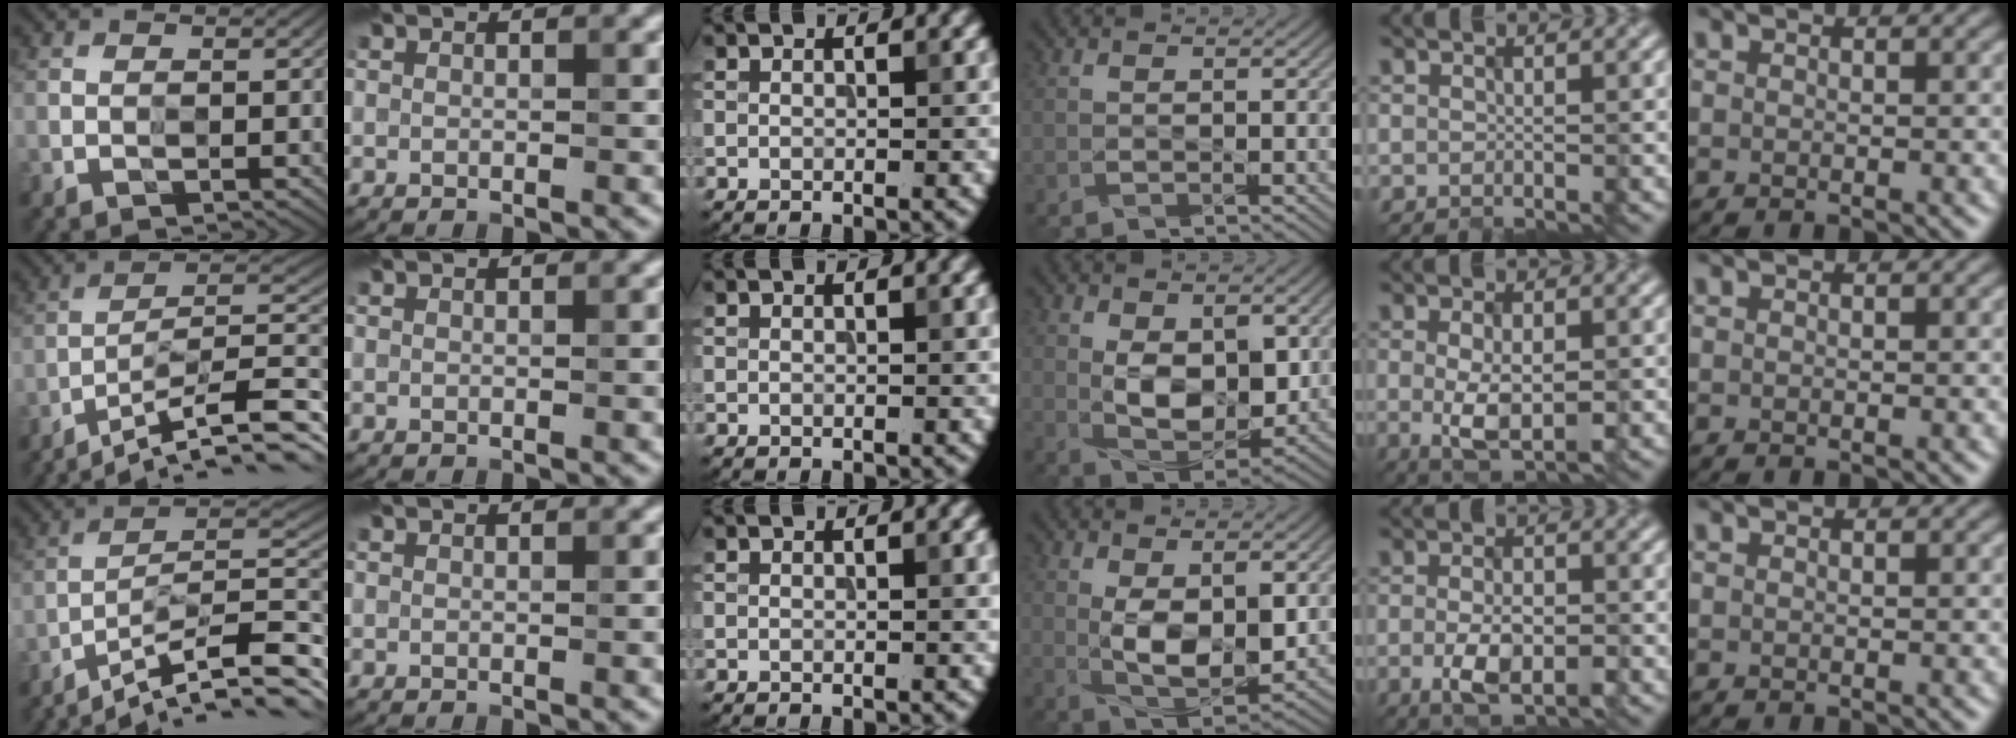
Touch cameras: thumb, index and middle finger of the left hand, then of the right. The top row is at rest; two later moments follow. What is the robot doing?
{"motion": "insert", "object": "key"}